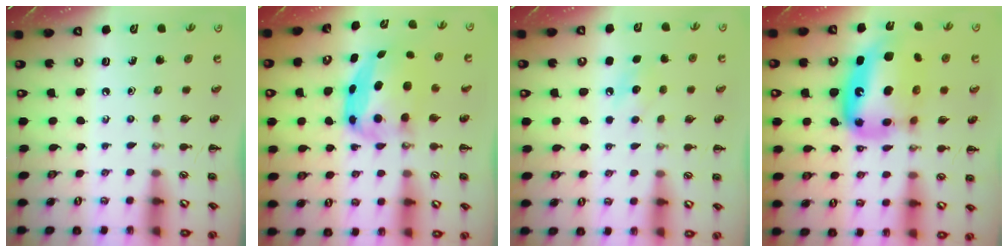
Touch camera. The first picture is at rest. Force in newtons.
{"total": 6.1, "press": 6.0, "slide": 0.7}
{"total": 8.1, "press": 7.9, "slide": 1.8}
{"total": 18.9, "press": 18.3, "slide": 4.9}